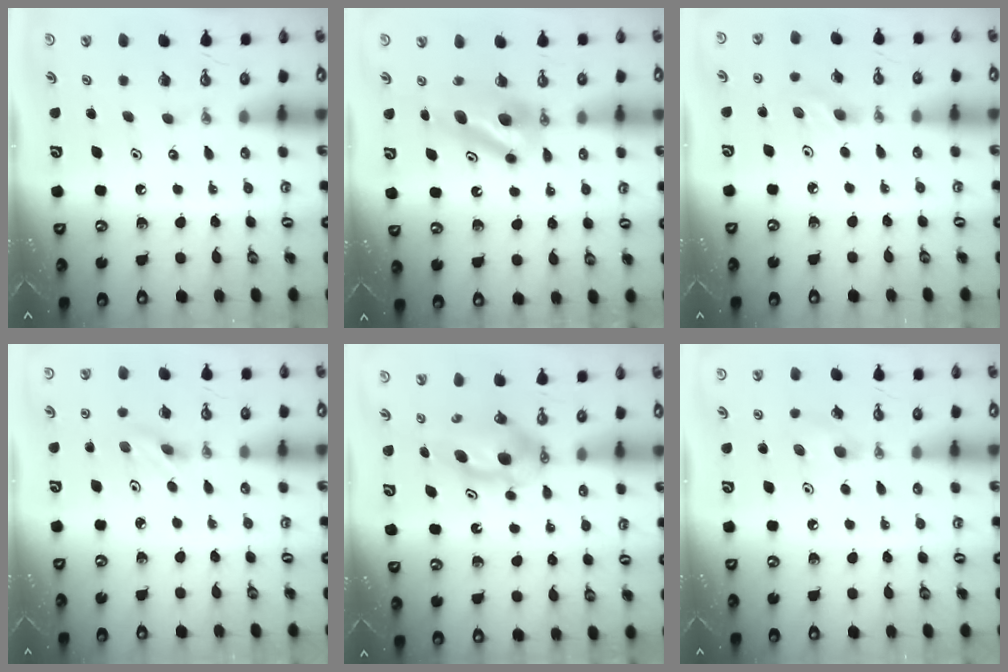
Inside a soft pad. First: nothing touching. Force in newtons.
{"total": 7.7, "press": 6.1, "slide": 4.7}
{"total": 3.4, "press": 3.3, "slide": 0.8}
{"total": 2.1, "press": 2.0, "slide": 0.6}
{"total": 6.8, "press": 5.9, "slide": 3.2}
{"total": 6.4, "press": 6.3, "slide": 1.6}